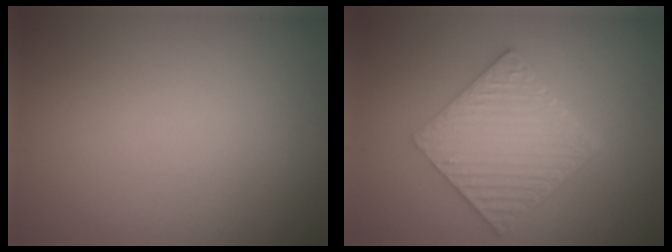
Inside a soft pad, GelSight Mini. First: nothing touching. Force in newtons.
{"total": 6.6, "press": 4.7, "slide": 4.6}